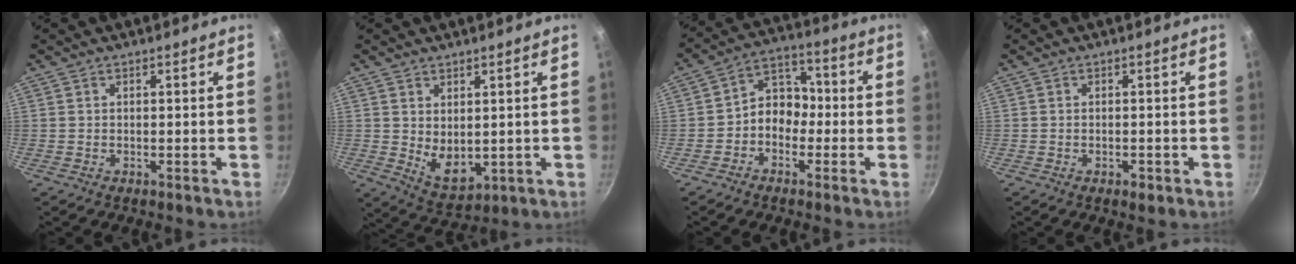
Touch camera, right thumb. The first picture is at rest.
{"total": 6.7, "force": [1.3, 4.0, 5.2], "torque": [-0.071, -0.026, 0.041]}
{"total": 7.9, "force": [-1.8, 6.3, 4.4], "torque": [-0.024, 0.039, -0.046]}
{"total": 1.7, "force": [-0.8, 0.7, 1.3], "torque": [-0.023, 0.001, -0.012]}